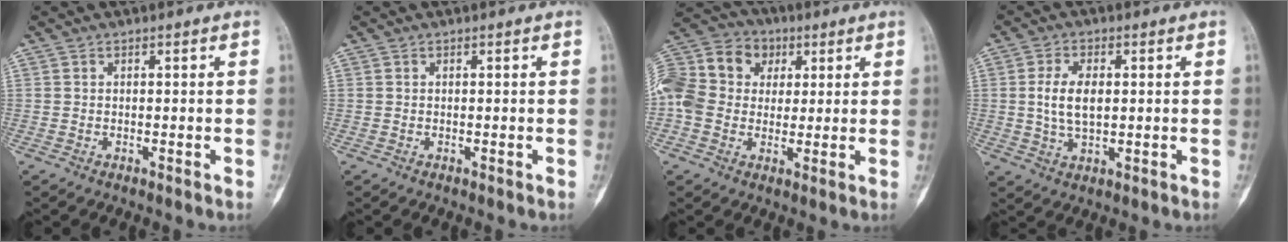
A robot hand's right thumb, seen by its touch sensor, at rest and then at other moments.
{"total": 0.0}
{"total": 17.7, "force": [3.5, 14.3, 9.8], "torque": [-0.203, 0.039, 0.056]}
{"total": 6.7, "force": [0.7, 3.6, 5.6], "torque": [-0.112, -0.001, 0.015]}